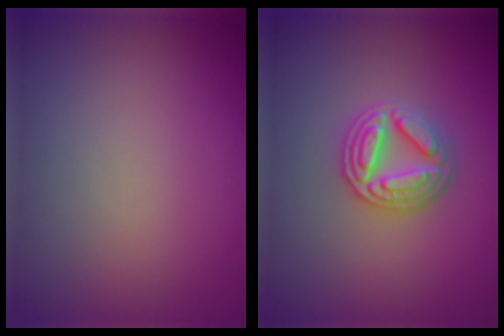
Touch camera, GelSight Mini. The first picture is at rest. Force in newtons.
{"total": 4.5, "press": 4.4, "slide": 0.7}